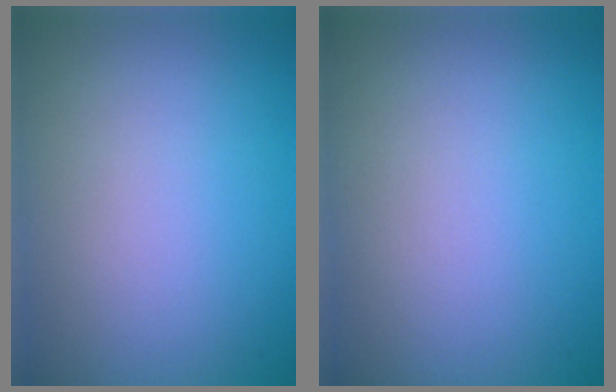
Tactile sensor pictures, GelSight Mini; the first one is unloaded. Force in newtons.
{"total": 0.0}